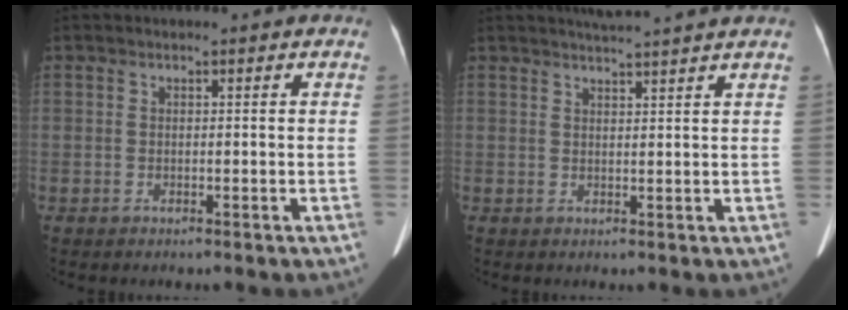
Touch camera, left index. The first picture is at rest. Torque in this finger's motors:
{"motor_torque": [0.38, -0.80, -0.02, 0.04]}